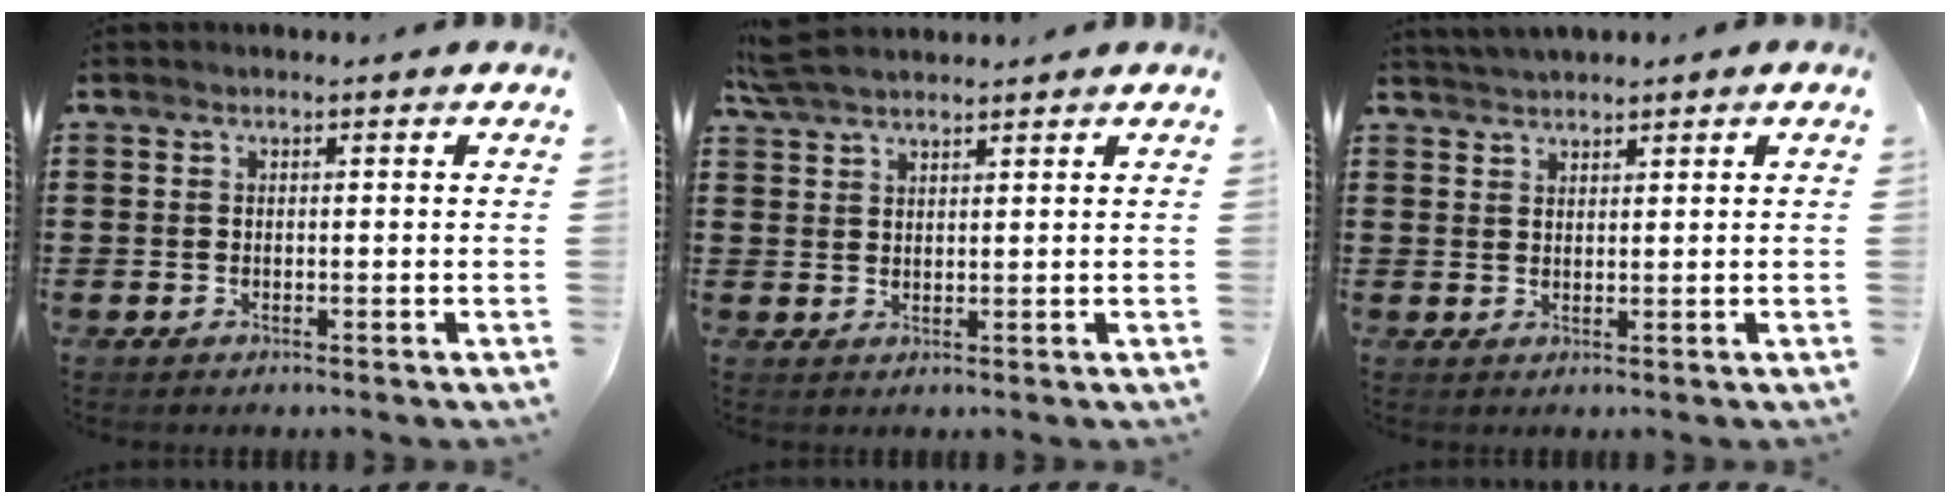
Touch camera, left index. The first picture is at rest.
{"total": 4.1, "force": [3.7, 0.6, 1.6], "torque": [-0.040, -0.001, 0.072]}
{"total": 2.0, "force": [2.0, 0.2, 0.1], "torque": [-0.007, 0.002, 0.039]}